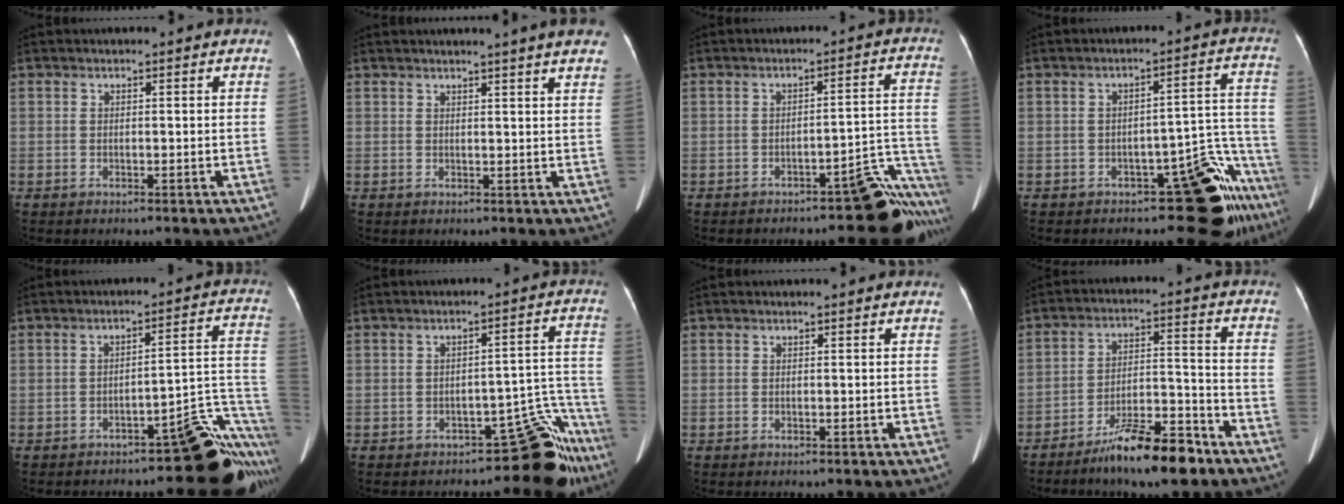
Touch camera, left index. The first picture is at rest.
{"total": 8.3, "force": [6.9, 0.0, 4.5], "torque": [-0.052, 0.004, 0.059]}
{"total": 10.9, "force": [-9.6, 2.0, 4.8], "torque": [-0.008, 0.043, -0.124]}
{"total": 12.2, "force": [-8.5, 2.6, 8.4], "torque": [-0.068, 0.051, -0.112]}
{"total": 15.8, "force": [-12.0, 3.3, 9.7], "torque": [-0.009, 0.054, -0.142]}
{"total": 8.6, "force": [-7.4, 2.7, 3.5], "torque": [0.006, 0.064, -0.098]}
{"total": 0.0}
{"total": 11.0, "force": [-8.4, 1.8, 6.9], "torque": [-0.117, 0.003, -0.144]}